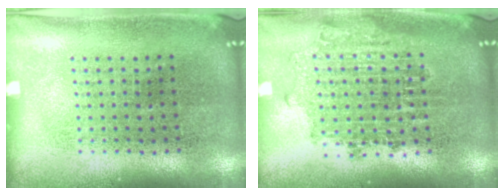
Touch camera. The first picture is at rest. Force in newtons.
{"total": 1.7, "press": 1.4, "slide": 1.0}